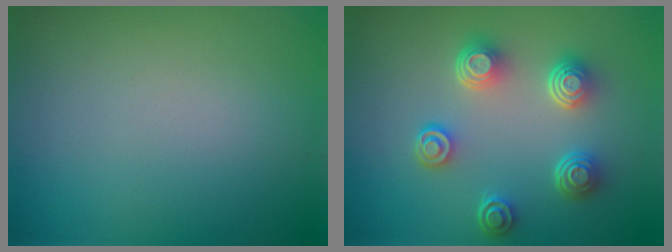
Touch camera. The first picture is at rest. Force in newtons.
{"total": 5.0, "press": 3.7, "slide": 3.3}